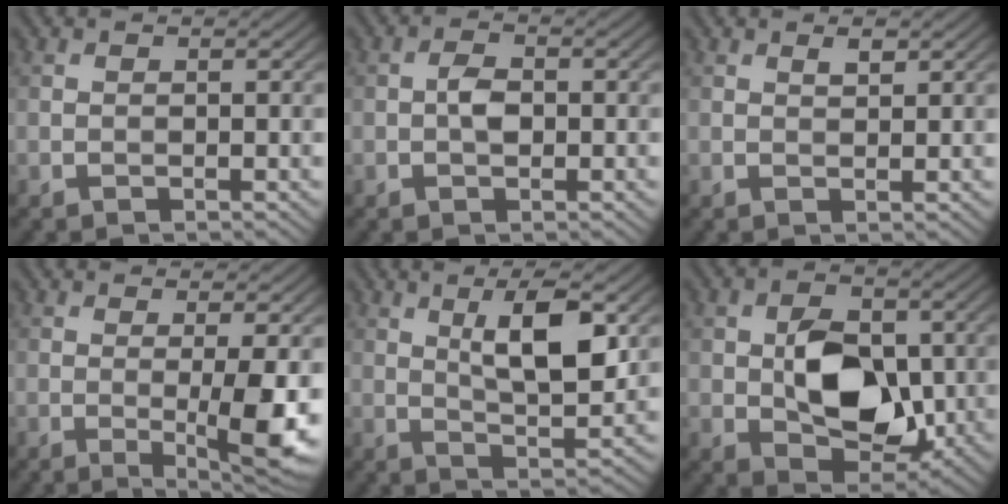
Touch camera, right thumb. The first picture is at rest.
{"total": 2.3, "force": [-0.3, 1.3, 1.8], "torque": [-0.035, 0.005, -0.008]}
{"total": 1.3, "force": [0.8, 0.4, 0.9], "torque": [-0.019, -0.002, 0.016]}
{"total": 6.6, "force": [-0.6, 1.0, 6.5], "torque": [-0.107, -0.006, -0.006]}
{"total": 8.2, "force": [2.7, 2.6, 7.3], "torque": [-0.123, -0.001, 0.047]}
{"total": 9.3, "force": [-0.2, 6.1, 6.9], "torque": [-0.114, -0.007, -0.004]}